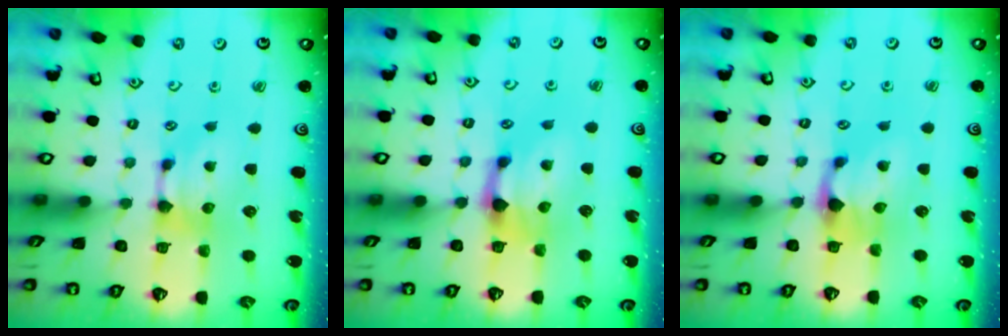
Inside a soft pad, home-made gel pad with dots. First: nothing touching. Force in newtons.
{"total": 2.5, "press": 2.0, "slide": 1.5}
{"total": 2.7, "press": 2.6, "slide": 0.8}